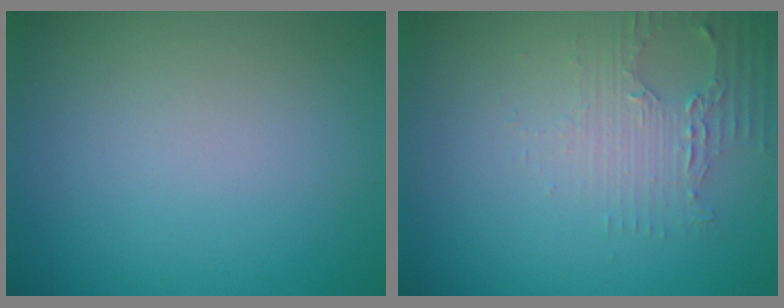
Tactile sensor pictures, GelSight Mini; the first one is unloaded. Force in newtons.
{"total": 2.4, "press": 2.3, "slide": 0.9}